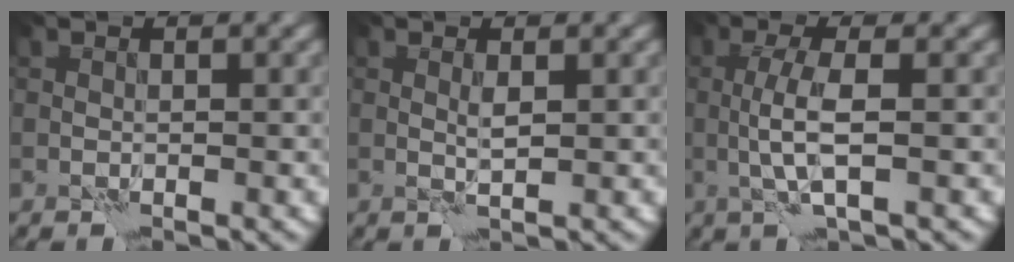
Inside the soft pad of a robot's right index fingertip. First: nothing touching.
{"total": 0.9, "force": [0.4, 0.0, 0.9], "torque": [-0.020, -0.001, 0.006]}
{"total": 3.6, "force": [-0.3, 0.6, 3.6], "torque": [-0.075, 0.004, -0.011]}